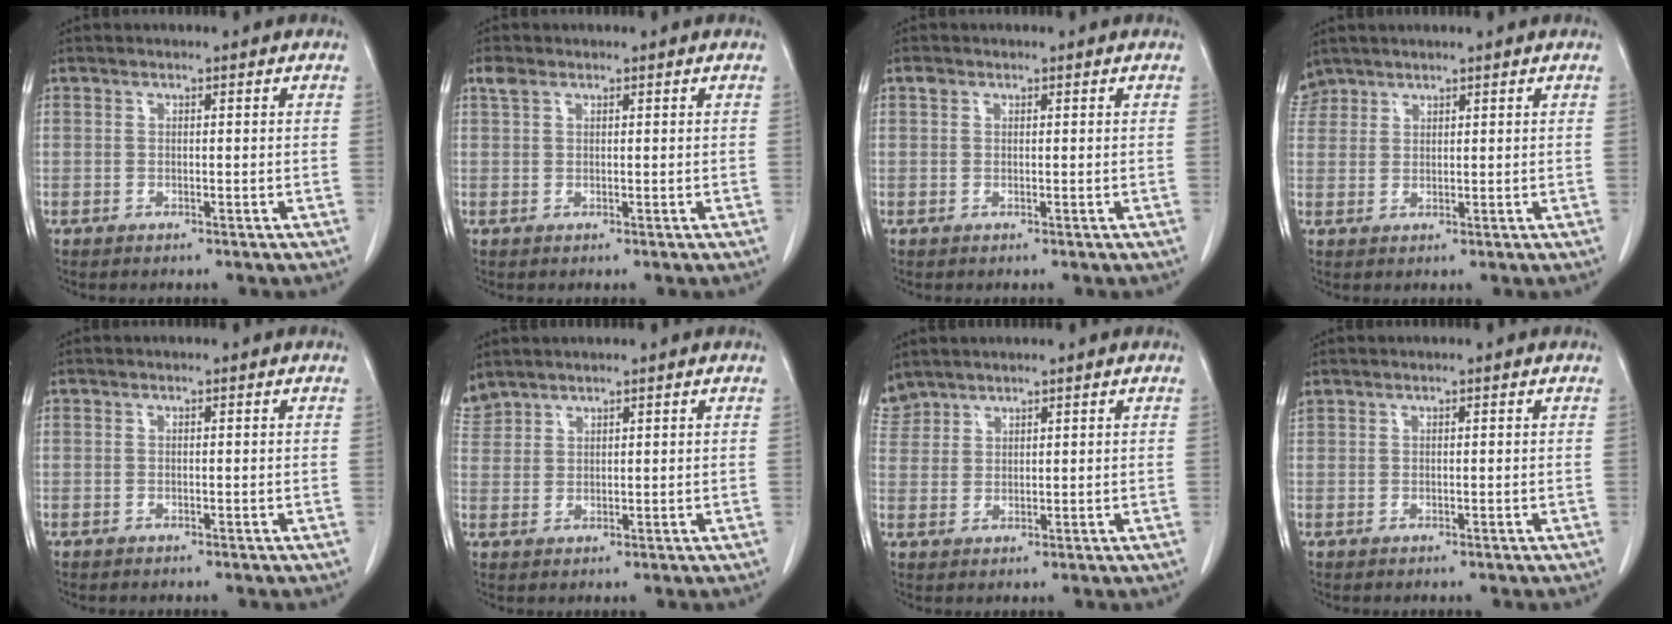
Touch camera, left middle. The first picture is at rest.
{"total": 1.3, "force": [0.9, 0.7, 0.7], "torque": [-0.020, 0.016, 0.020]}
{"total": 0.7, "force": [0.4, 0.5, 0.2], "torque": [-0.004, 0.009, 0.005]}
{"total": 2.9, "force": [2.5, 1.3, -0.3], "torque": [0.008, 0.012, 0.052]}
{"total": 0.0}
{"total": 3.4, "force": [3.2, 0.9, 0.0], "torque": [-0.010, 0.018, 0.071]}
{"total": 3.9, "force": [3.7, 1.3, -0.1], "torque": [-0.004, 0.014, 0.079]}
{"total": 0.7, "force": [0.7, 0.1, 0.2], "torque": [-0.020, 0.018, 0.023]}